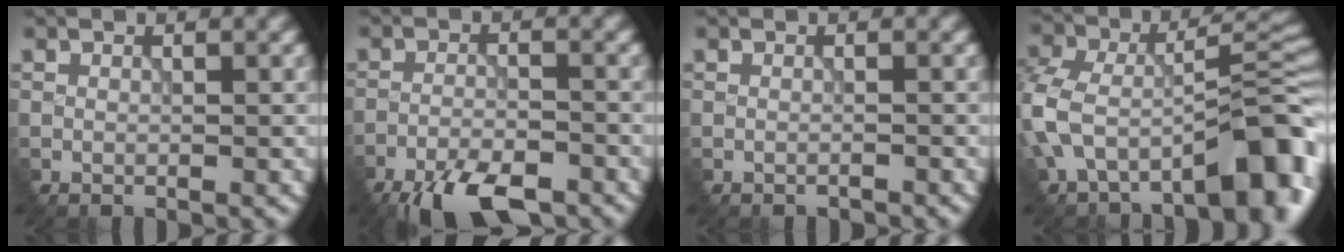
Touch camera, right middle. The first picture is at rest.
{"total": 8.1, "force": [-6.7, 2.3, 4.0], "torque": [-0.063, -0.030, -0.115]}
{"total": 0.8, "force": [-0.8, 0.1, -0.1], "torque": [0.002, -0.006, -0.011]}
{"total": 9.6, "force": [-4.7, 4.5, 7.0], "torque": [-0.114, 0.003, -0.082]}